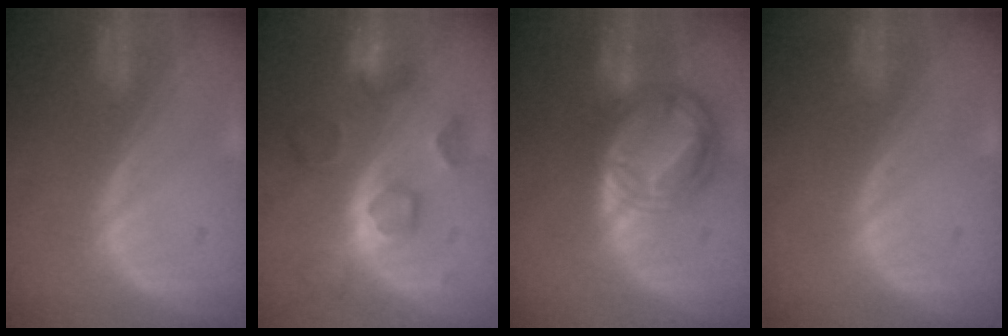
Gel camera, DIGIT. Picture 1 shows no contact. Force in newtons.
{"total": 8.6, "press": 7.7, "slide": 3.7}
{"total": 9.0, "press": 9.0, "slide": 0.6}
{"total": 0.0}